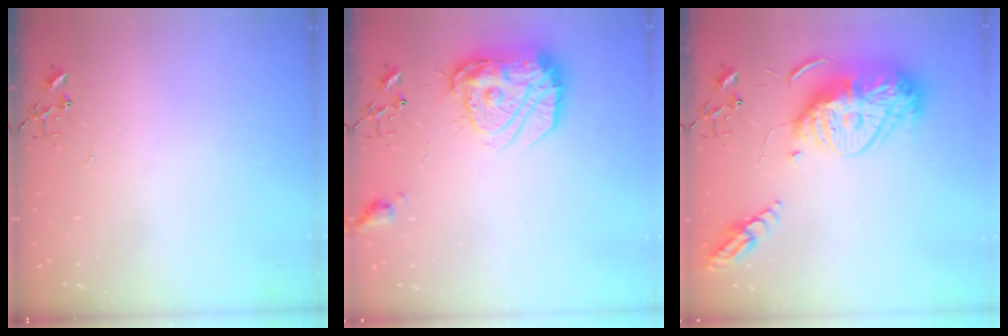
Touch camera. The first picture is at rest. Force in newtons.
{"total": 18.2, "press": 18.2, "slide": 1.5}
{"total": 19.6, "press": 19.5, "slide": 1.9}